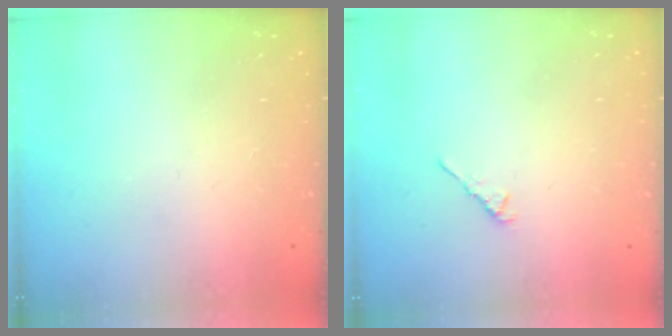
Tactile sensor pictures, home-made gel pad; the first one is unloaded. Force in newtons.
{"total": 3.1, "press": 3.0, "slide": 0.8}